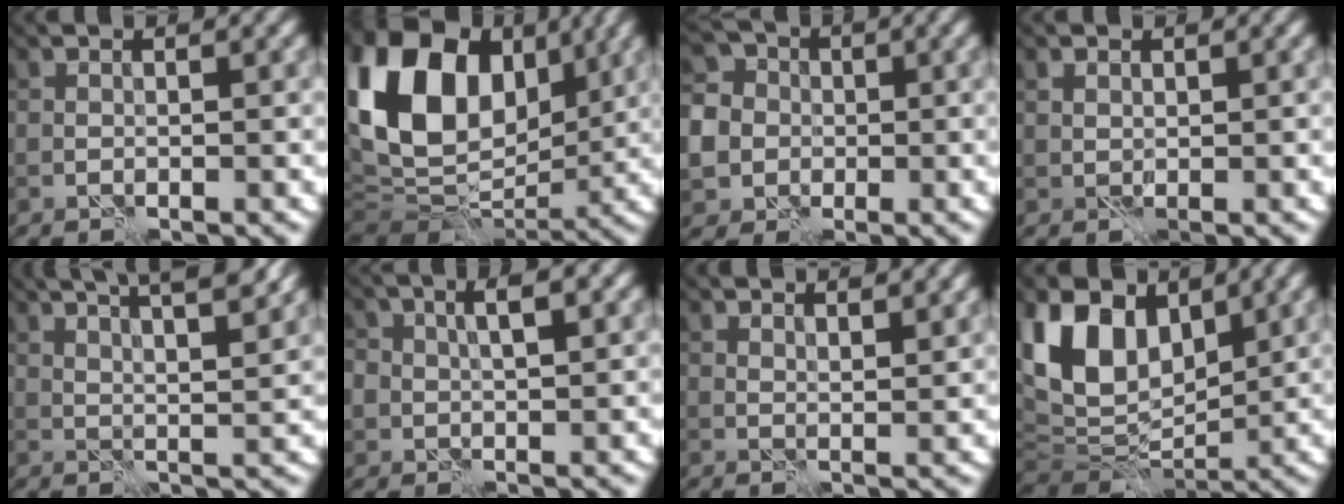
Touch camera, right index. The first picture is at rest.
{"total": 17.4, "force": [4.1, 12.2, 11.7], "torque": [-0.241, 0.025, 0.074]}
{"total": 9.1, "force": [-0.8, 8.5, 3.2], "torque": [-0.082, 0.009, -0.045]}
{"total": 0.9, "force": [0.4, 0.7, 0.4], "torque": [-0.009, -0.001, 0.008]}
{"total": 10.5, "force": [7.1, 3.3, 7.0], "torque": [-0.069, 0.038, 0.066]}
{"total": 3.3, "force": [1.1, 2.0, 2.3], "torque": [-0.041, 0.003, 0.020]}
{"total": 3.5, "force": [2.8, 1.0, 1.8], "torque": [-0.019, 0.004, 0.033]}
{"total": 10.8, "force": [4.1, 7.1, 7.1], "torque": [-0.151, 0.010, 0.072]}